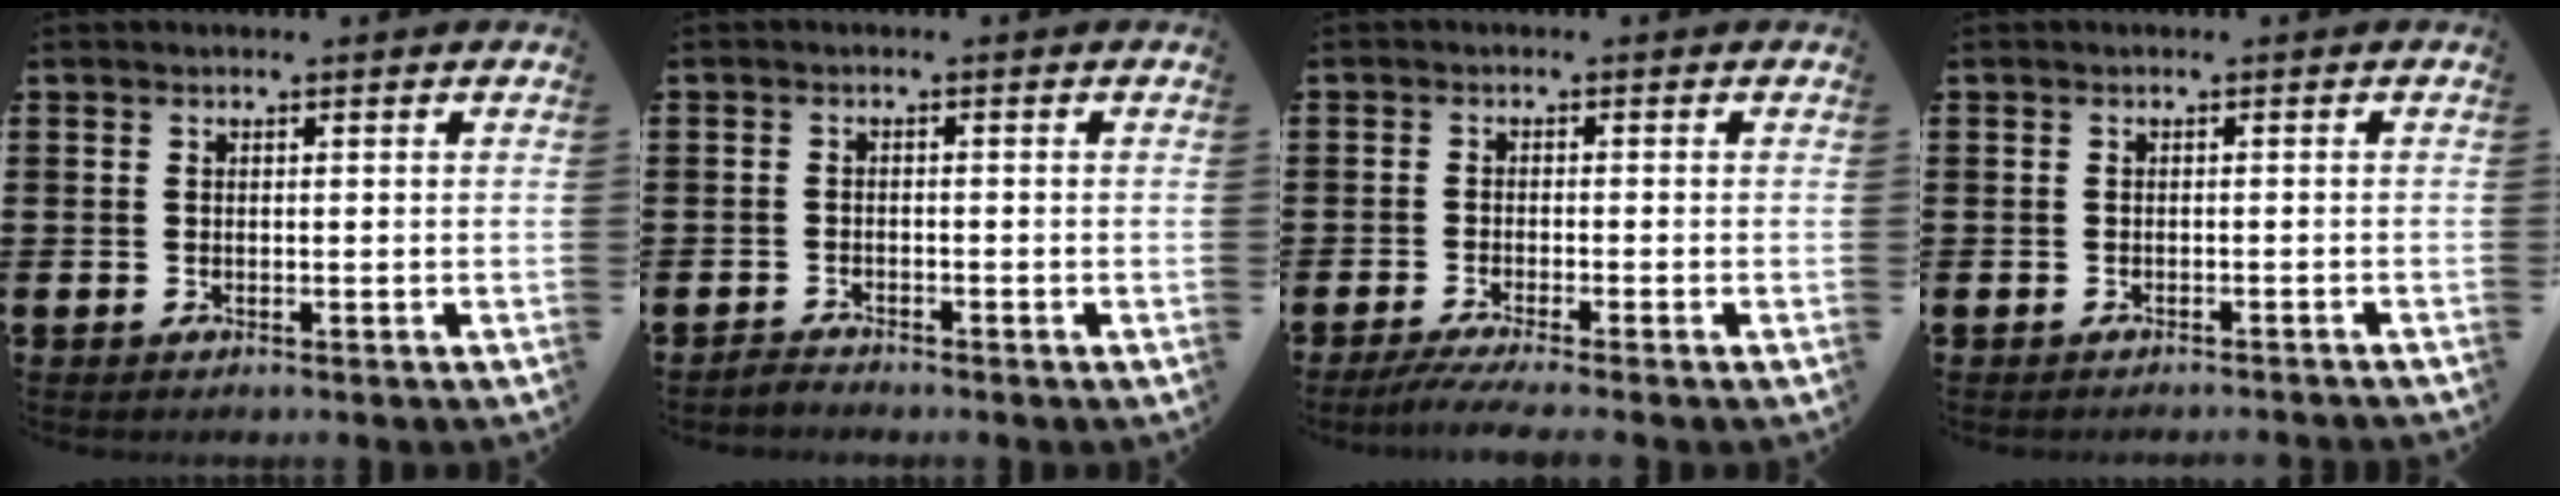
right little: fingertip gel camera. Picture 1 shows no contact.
{"total": 1.4, "force": [-1.4, 0.1, -0.1], "torque": [-0.003, 0.003, -0.029]}
{"total": 2.6, "force": [-1.9, -0.1, 1.7], "torque": [-0.025, -0.003, -0.034]}
{"total": 0.7, "force": [-0.7, -0.2, 0.0], "torque": [0.001, 0.000, -0.015]}